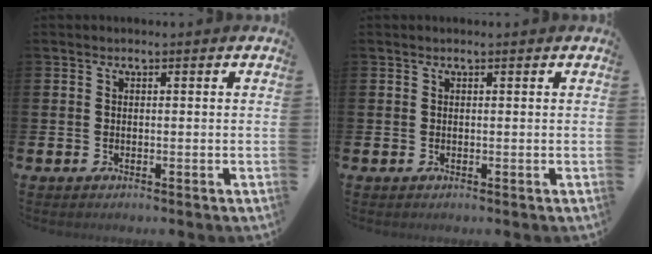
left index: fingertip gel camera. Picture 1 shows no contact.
{"total": 0.0}